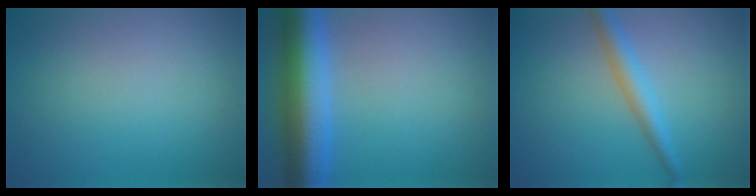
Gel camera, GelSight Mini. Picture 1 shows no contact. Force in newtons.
{"total": 8.8, "press": 8.8, "slide": 0.4}
{"total": 2.7, "press": 2.7, "slide": 0.1}